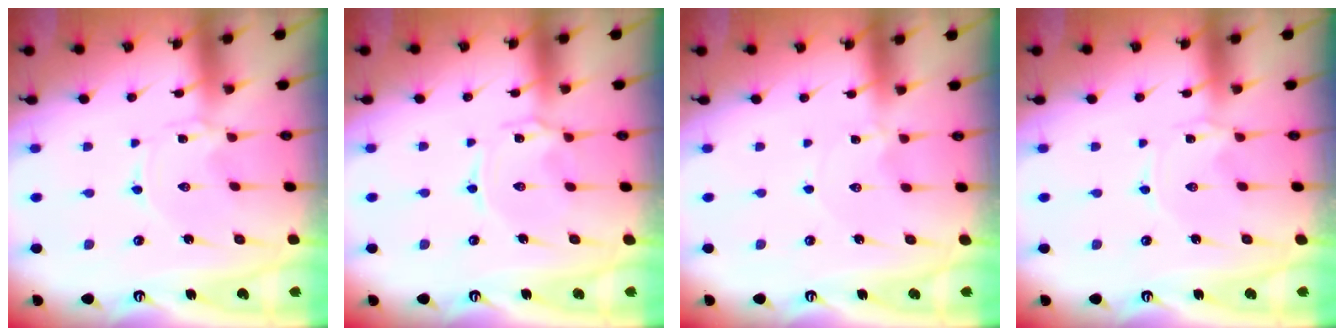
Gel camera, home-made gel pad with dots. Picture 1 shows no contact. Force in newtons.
{"total": 1.7, "press": 1.7, "slide": 0.4}
{"total": 0.5, "press": 0.5, "slide": 0.1}
{"total": 0.0}